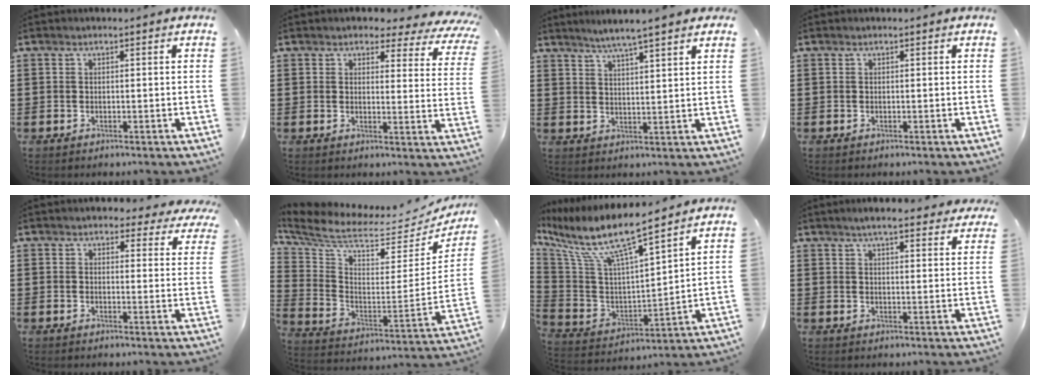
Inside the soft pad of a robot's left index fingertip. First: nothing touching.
{"total": 3.4, "force": [2.8, 1.2, 1.4], "torque": [-0.028, -0.020, 0.044]}
{"total": 4.1, "force": [3.4, -0.6, 2.2], "torque": [-0.053, -0.013, 0.058]}
{"total": 0.0}
{"total": 3.4, "force": [3.0, 1.0, 1.1], "torque": [-0.016, -0.012, 0.051]}
{"total": 5.6, "force": [4.7, 1.0, 2.9], "torque": [-0.087, -0.060, 0.075]}
{"total": 9.4, "force": [6.9, 1.1, 6.3], "torque": [-0.151, -0.053, 0.112]}
{"total": 4.8, "force": [4.2, 0.6, 2.3], "torque": [-0.048, -0.009, 0.074]}